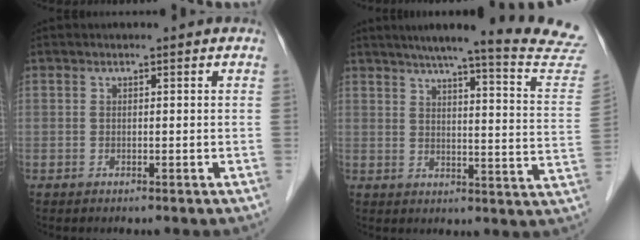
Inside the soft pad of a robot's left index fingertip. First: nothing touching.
{"total": 22.5, "force": [20.5, -0.6, 9.2], "torque": [-0.121, -0.083, 0.239]}